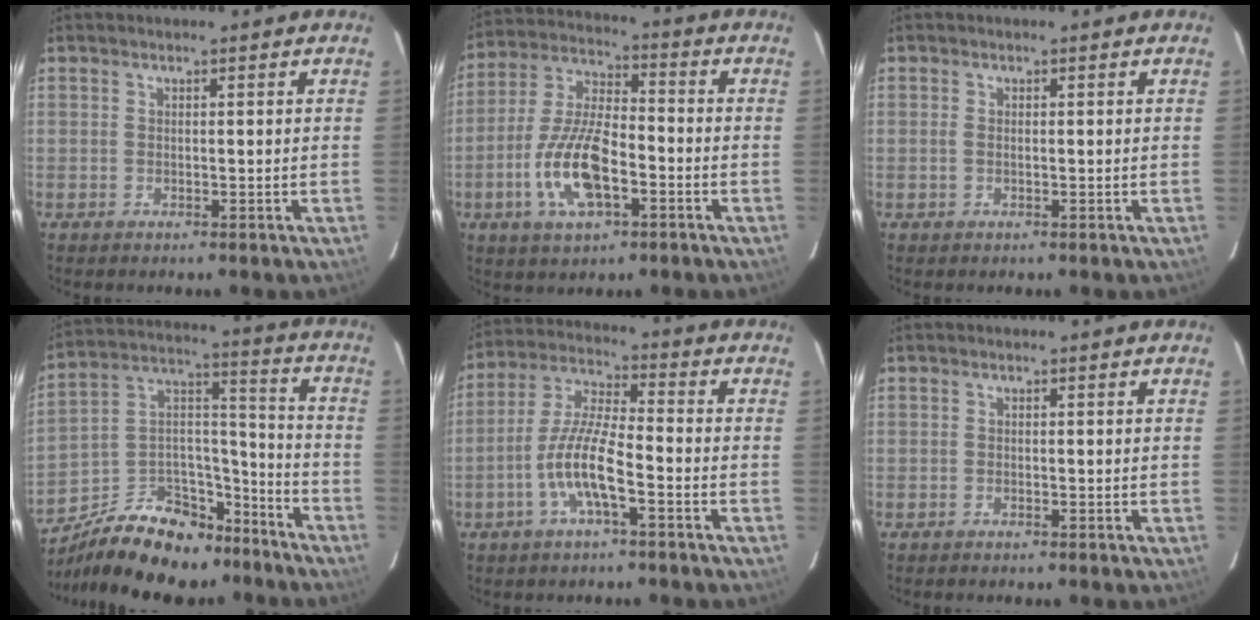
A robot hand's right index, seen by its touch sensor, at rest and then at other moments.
{"total": 14.1, "force": [-5.0, 5.6, 11.9], "torque": [-0.254, -0.003, -0.093]}
{"total": 1.0, "force": [-0.1, 0.5, 0.8], "torque": [-0.018, 0.000, -0.003]}
{"total": 20.5, "force": [-14.3, 11.0, 9.9], "torque": [-0.201, 0.062, -0.212]}
{"total": 9.8, "force": [-4.1, 1.9, 8.7], "torque": [-0.187, 0.004, -0.081]}
{"total": 0.6, "force": [-0.5, 0.2, 0.1], "torque": [-0.003, 0.000, -0.011]}